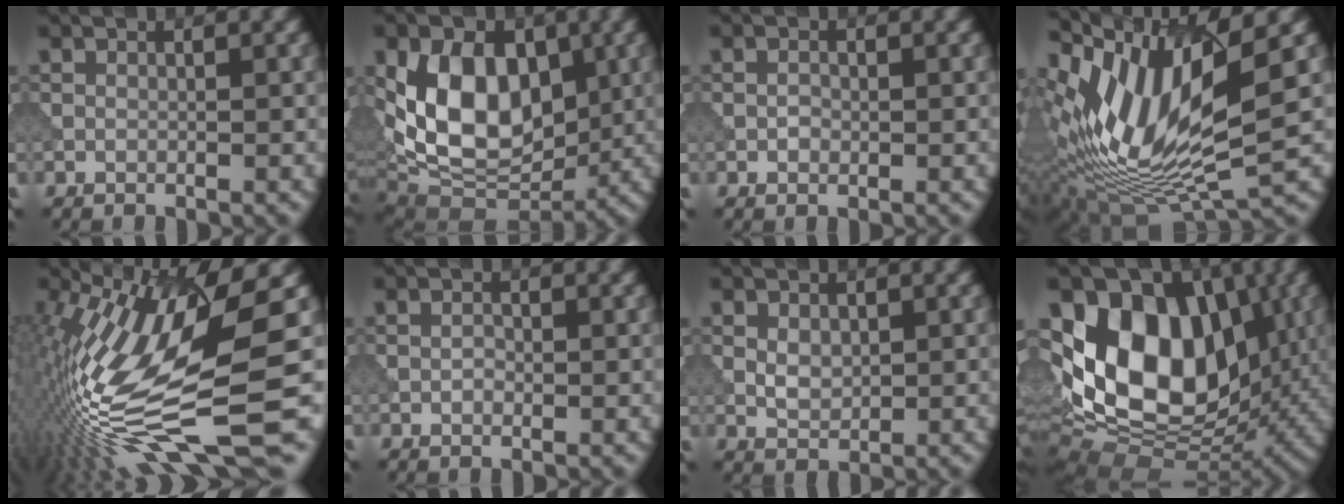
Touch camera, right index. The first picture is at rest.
{"total": 10.5, "force": [1.3, 6.9, 7.9], "torque": [-0.125, -0.006, 0.013]}
{"total": 0.6, "force": [-0.2, 0.5, 0.4], "torque": [-0.007, 0.001, -0.005]}
{"total": 12.6, "force": [3.4, 4.3, 11.4], "torque": [-0.224, 0.005, 0.070]}
{"total": 15.1, "force": [-3.0, 3.2, 14.4], "torque": [-0.291, 0.009, -0.042]}
{"total": 0.7, "force": [-0.2, 0.4, 0.5], "torque": [-0.009, 0.002, -0.005]}
{"total": 1.6, "force": [0.3, 1.1, 1.2], "torque": [-0.024, 0.000, 0.008]}
{"total": 15.8, "force": [1.9, 10.3, 11.7], "torque": [-0.205, 0.012, 0.024]}